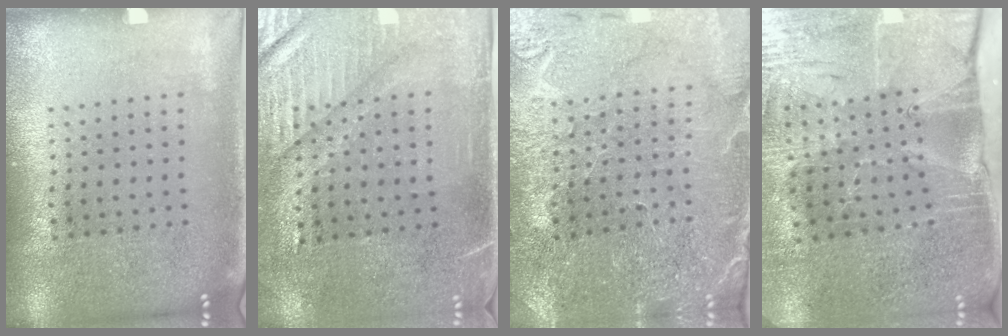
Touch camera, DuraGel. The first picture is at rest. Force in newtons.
{"total": 3.5, "press": 3.1, "slide": 1.7}
{"total": 1.3, "press": 1.2, "slide": 0.2}
{"total": 4.4, "press": 3.7, "slide": 2.4}